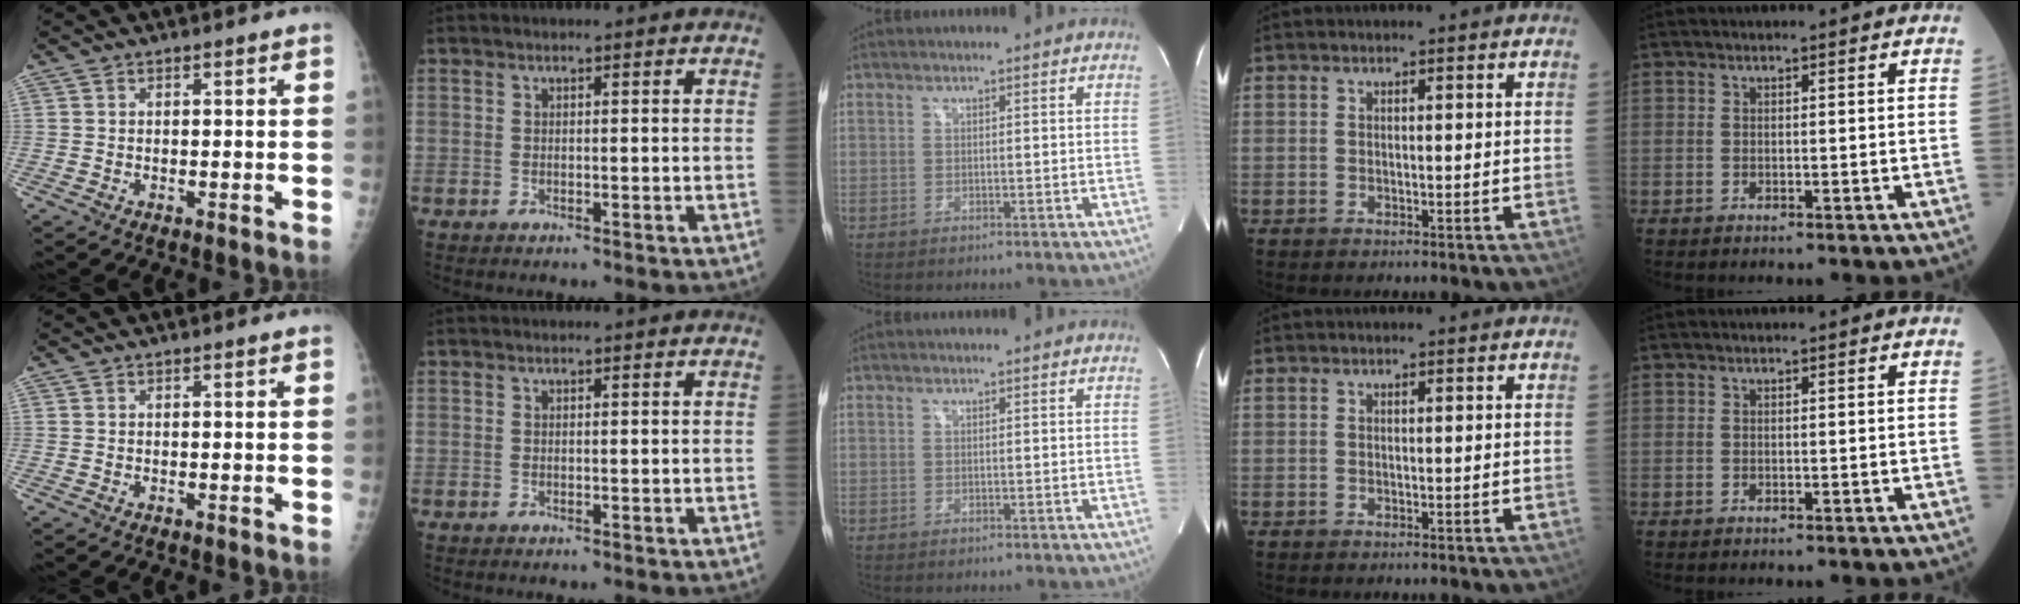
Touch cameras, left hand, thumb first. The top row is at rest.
{}